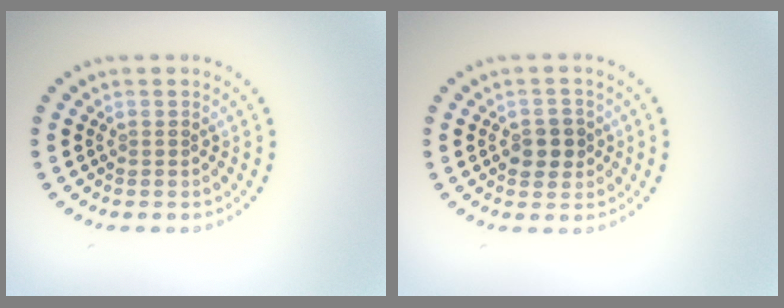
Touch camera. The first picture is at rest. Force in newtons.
{"total": 2.4, "press": 2.4, "slide": 0.4}